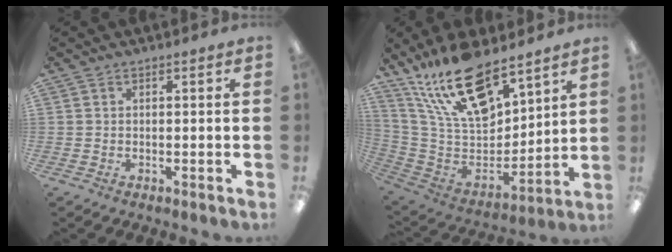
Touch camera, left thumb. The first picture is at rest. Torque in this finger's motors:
{"motor_torque": [0.54, 0.41, 1.33, -1.44, 0.20]}